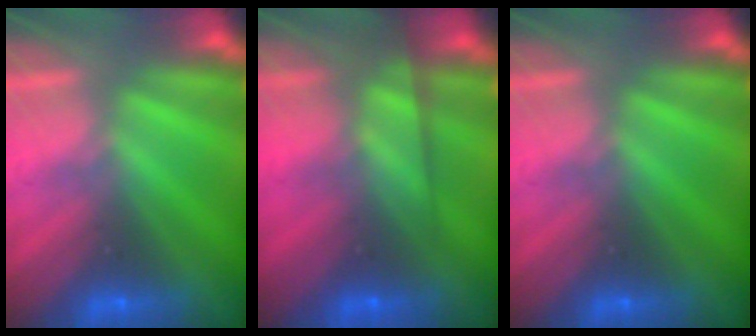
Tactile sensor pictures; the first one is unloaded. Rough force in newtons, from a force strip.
{"total": 7.9}
{"total": 0.0}